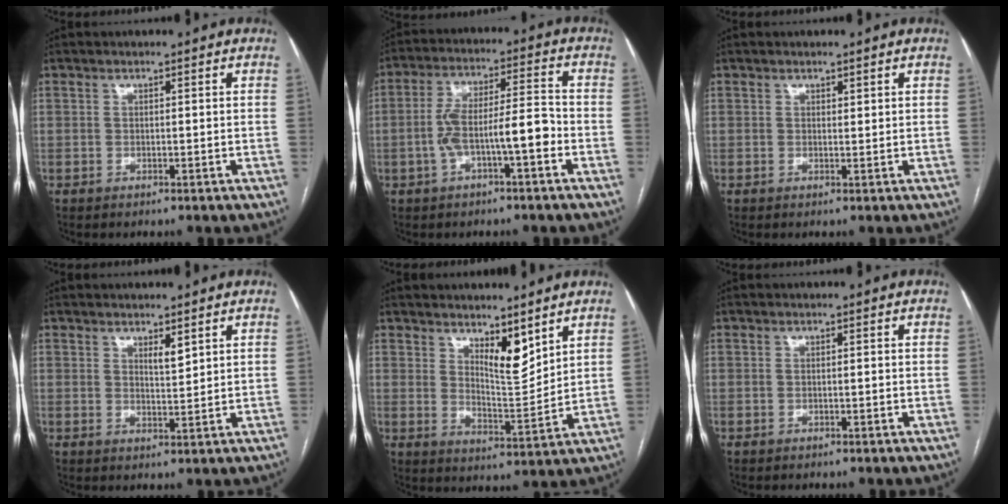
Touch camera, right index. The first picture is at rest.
{"total": 9.2, "force": [-3.0, 1.6, 8.6], "torque": [-0.160, 0.029, -0.050]}
{"total": 0.5, "force": [0.4, 0.3, 0.2], "torque": [-0.001, -0.003, 0.005]}
{"total": 2.2, "force": [1.5, 0.4, 1.6], "torque": [-0.030, -0.006, 0.030]}
{"total": 6.2, "force": [4.4, 1.6, 4.1], "torque": [-0.072, -0.020, 0.080]}
{"total": 0.5, "force": [-0.1, 0.1, 0.5], "torque": [-0.011, 0.000, 0.001]}